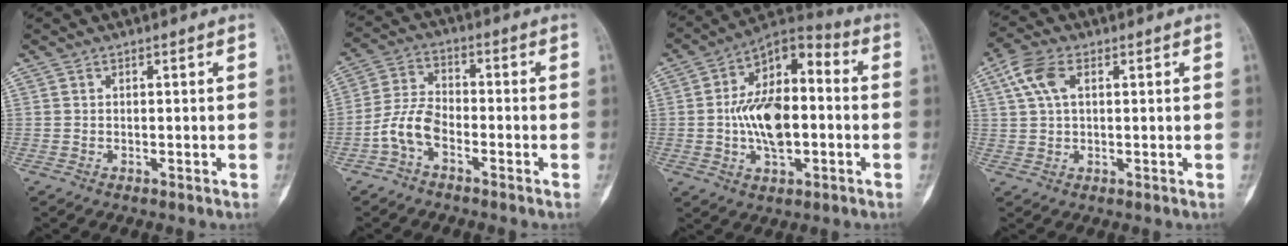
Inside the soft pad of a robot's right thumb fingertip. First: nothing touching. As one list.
[{"total": 6.7, "force": [-3.2, 3.5, 4.8], "torque": [-0.099, 0.030, -0.072]}, {"total": 16.0, "force": [-1.0, 8.5, 13.6], "torque": [-0.221, 0.032, -0.026]}, {"total": 6.6, "force": [2.3, 3.6, 5.1], "torque": [-0.114, 0.013, 0.045]}]